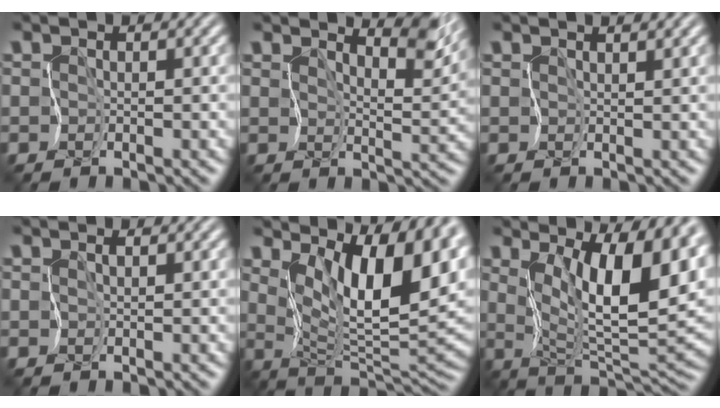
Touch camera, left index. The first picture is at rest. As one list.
[{"total": 6.3, "force": [5.3, 1.2, 3.1], "torque": [-0.057, 0.000, 0.073]}, {"total": 2.4, "force": [1.8, 0.8, 1.4], "torque": [-0.013, 0.007, 0.021]}, {"total": 0.7, "force": [0.4, 0.2, 0.5], "torque": [-0.006, 0.001, 0.010]}, {"total": 10.4, "force": [4.8, 3.7, 8.4], "torque": [-0.130, -0.003, 0.085]}, {"total": 10.2, "force": [4.1, 3.1, 8.8], "torque": [-0.131, -0.010, 0.076]}]